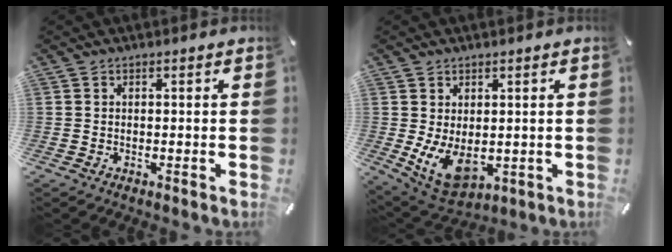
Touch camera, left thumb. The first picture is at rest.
{"total": 8.7, "force": [0.0, 5.9, 6.4], "torque": [-0.117, -0.014, 0.006]}